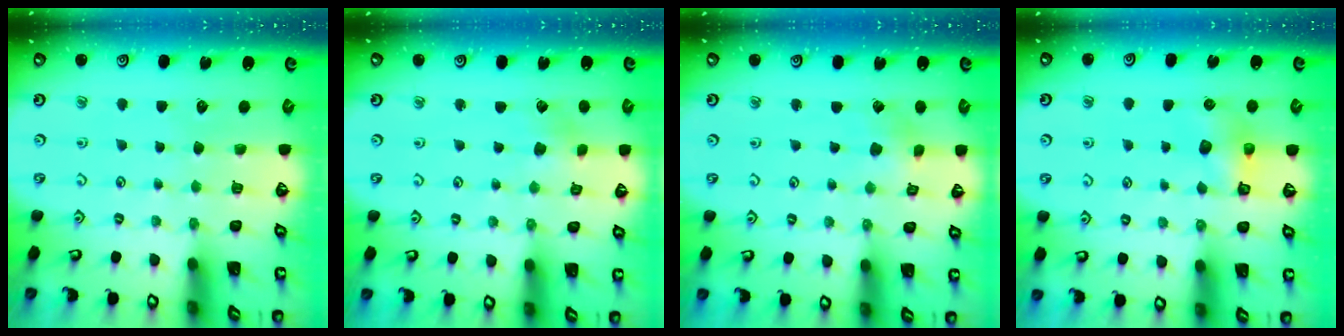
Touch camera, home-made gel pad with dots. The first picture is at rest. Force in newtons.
{"total": 2.5, "press": 2.5, "slide": 0.5}
{"total": 2.4, "press": 2.4, "slide": 0.2}
{"total": 6.6, "press": 6.6, "slide": 0.3}